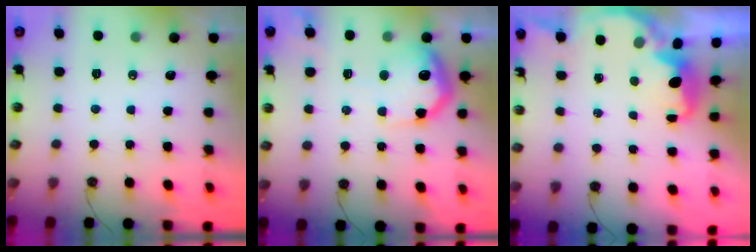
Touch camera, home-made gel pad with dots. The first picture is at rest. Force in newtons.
{"total": 15.9, "press": 15.9, "slide": 1.1}
{"total": 2.7, "press": 2.5, "slide": 0.9}